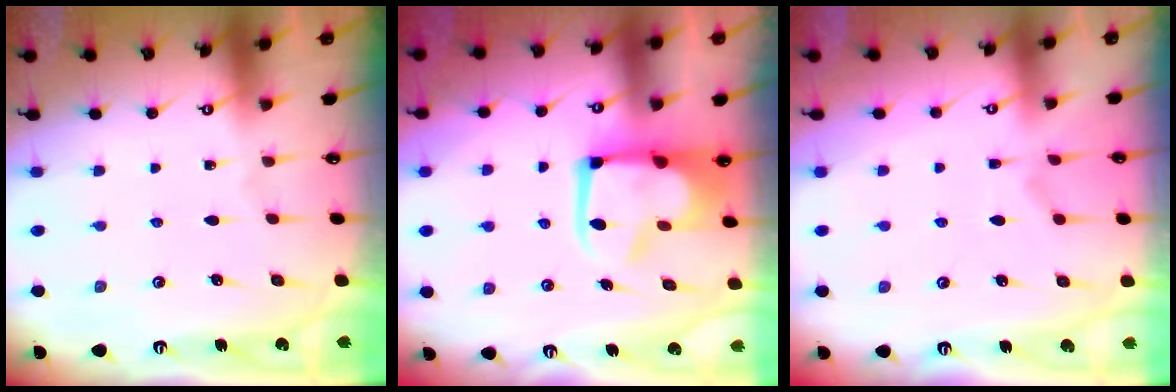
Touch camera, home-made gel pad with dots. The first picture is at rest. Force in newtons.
{"total": 13.9, "press": 13.9, "slide": 1.2}
{"total": 3.8, "press": 3.7, "slide": 1.2}